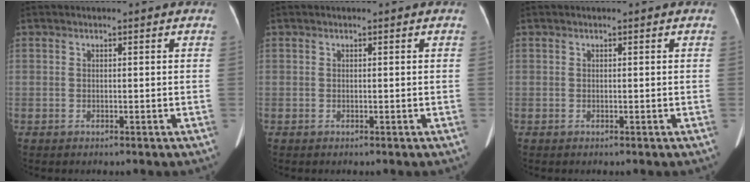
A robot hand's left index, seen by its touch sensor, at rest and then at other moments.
{"total": 0.0}
{"total": 0.0}